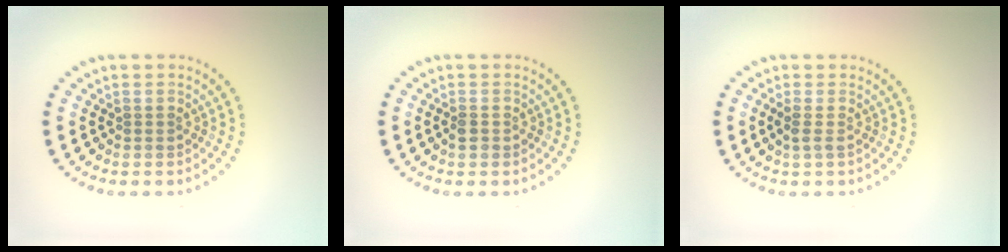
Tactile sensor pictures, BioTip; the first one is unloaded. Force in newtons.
{"total": 1.3, "press": 1.2, "slide": 0.4}
{"total": 1.1, "press": 1.0, "slide": 0.5}